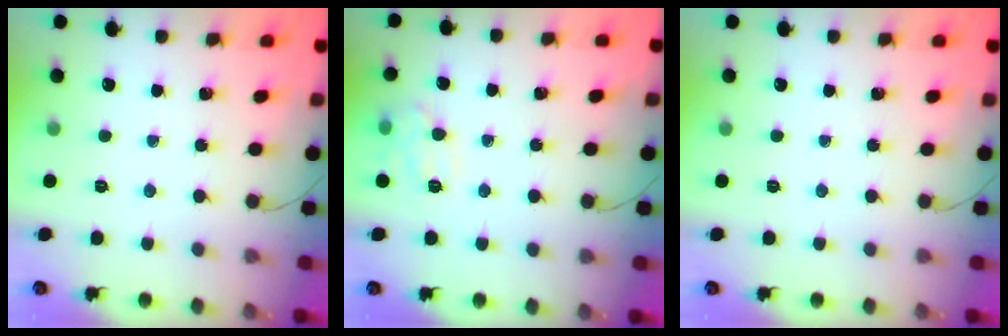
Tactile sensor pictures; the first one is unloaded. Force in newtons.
{"total": 9.4, "press": 9.4, "slide": 0.6}
{"total": 0.0}